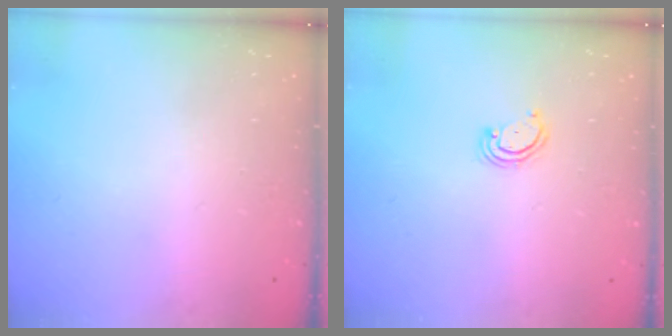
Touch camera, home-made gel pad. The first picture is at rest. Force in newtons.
{"total": 3.3, "press": 3.2, "slide": 0.4}